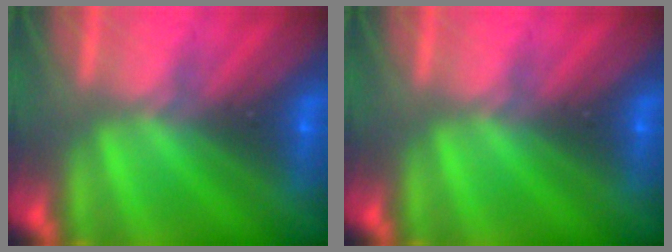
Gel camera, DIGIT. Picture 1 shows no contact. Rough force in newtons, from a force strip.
{"total": 0.0}